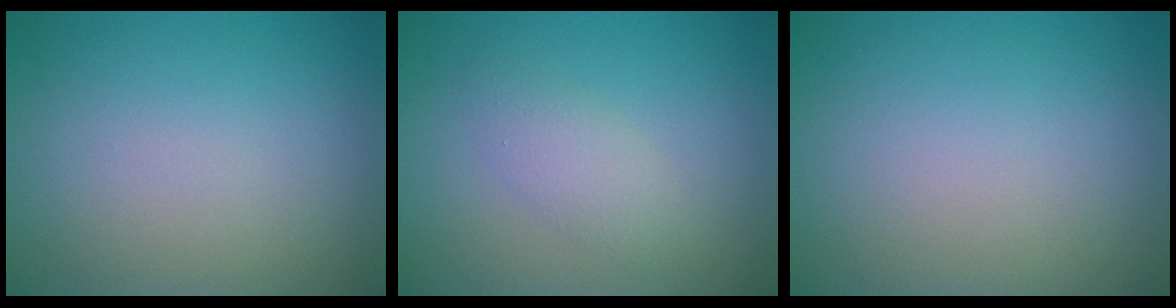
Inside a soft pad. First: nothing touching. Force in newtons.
{"total": 2.2, "press": 2.2, "slide": 0.0}
{"total": 0.0}